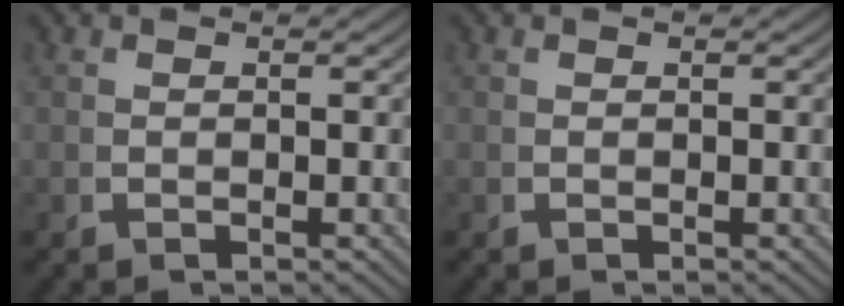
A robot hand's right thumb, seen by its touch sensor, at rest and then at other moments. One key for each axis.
{"total": 0.0}